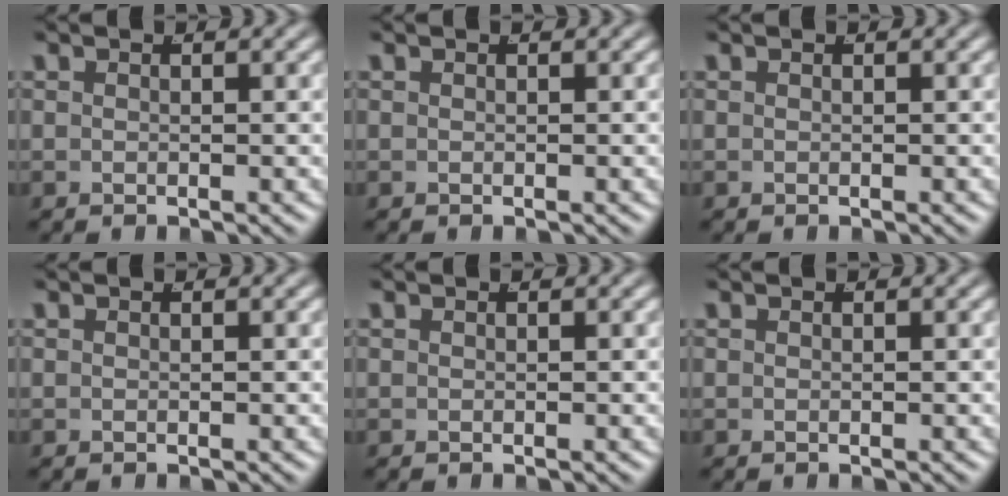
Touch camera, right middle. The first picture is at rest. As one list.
[{"total": 0.0}, {"total": 0.0}, {"total": 0.0}, {"total": 0.0}, {"total": 0.0}]